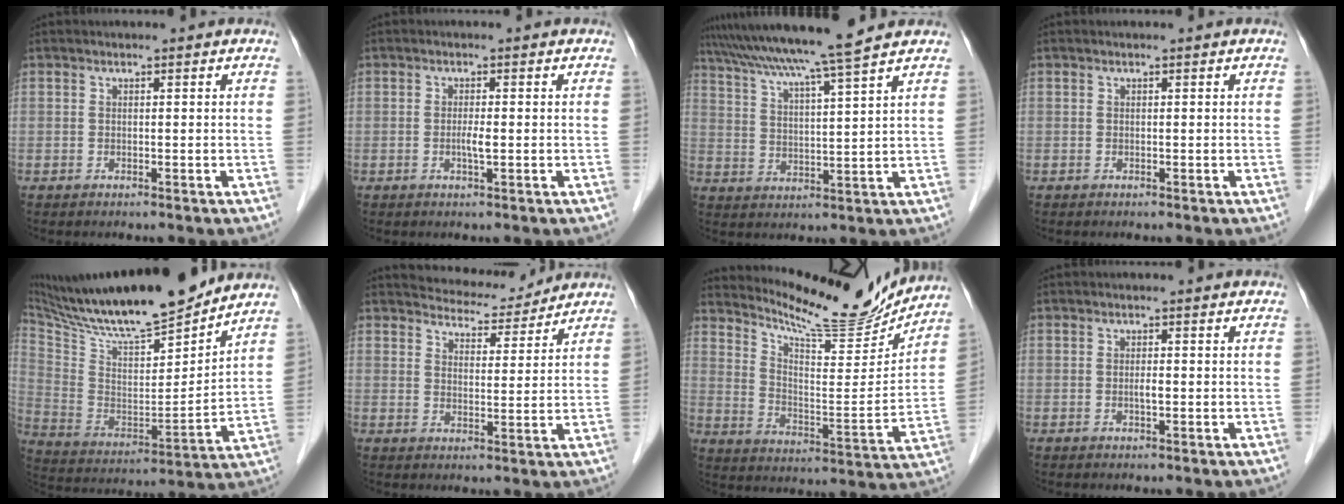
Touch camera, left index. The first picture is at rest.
{"total": 1.6, "force": [-0.3, 0.1, 1.6], "torque": [-0.033, -0.003, -0.005]}
{"total": 12.8, "force": [11.0, -2.2, 6.2], "torque": [-0.111, 0.000, 0.174]}
{"total": 0.0}
{"total": 21.3, "force": [18.8, 2.3, 9.7], "torque": [-0.181, -0.016, 0.321]}
{"total": 7.4, "force": [7.2, 1.5, 0.9], "torque": [-0.019, 0.004, 0.105]}
{"total": 15.4, "force": [14.9, 1.0, 3.9], "torque": [-0.077, -0.045, 0.225]}
{"total": 1.0, "force": [-0.2, 0.1, 1.0], "torque": [-0.020, -0.002, -0.003]}